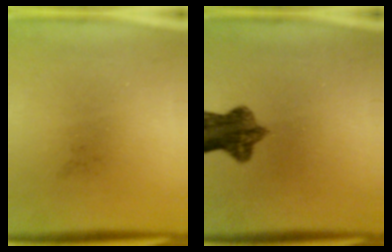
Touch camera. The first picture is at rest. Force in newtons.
{"total": 7.6}